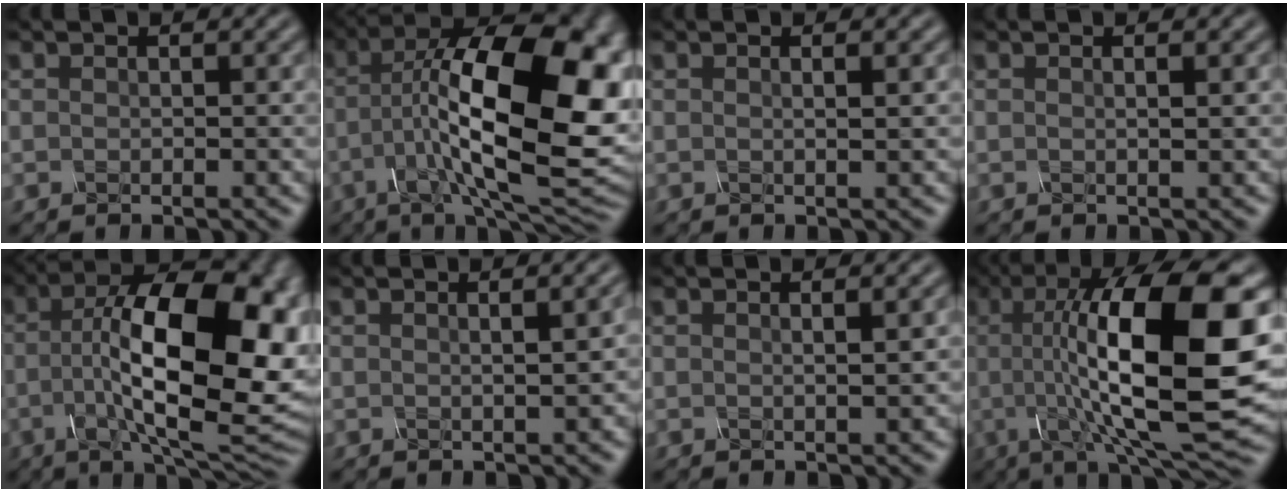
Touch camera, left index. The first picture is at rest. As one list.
[{"total": 18.5, "force": [-0.4, 7.5, 16.9], "torque": [-0.267, 0.009, 0.001]}, {"total": 1.6, "force": [0.4, 0.5, 1.4], "torque": [-0.015, 0.001, -0.004]}, {"total": 1.2, "force": [0.3, 0.4, 1.1], "torque": [-0.012, 0.002, -0.002]}, {"total": 16.9, "force": [-0.2, 6.7, 15.5], "torque": [-0.226, 0.016, -0.005]}, {"total": 3.6, "force": [0.5, 1.2, 3.4], "torque": [-0.021, 0.017, 0.001]}, {"total": 2.4, "force": [0.4, 0.8, 2.2], "torque": [-0.020, 0.007, -0.006]}, {"total": 17.0, "force": [2.2, 5.0, 16.1], "torque": [-0.245, 0.005, 0.038]}]